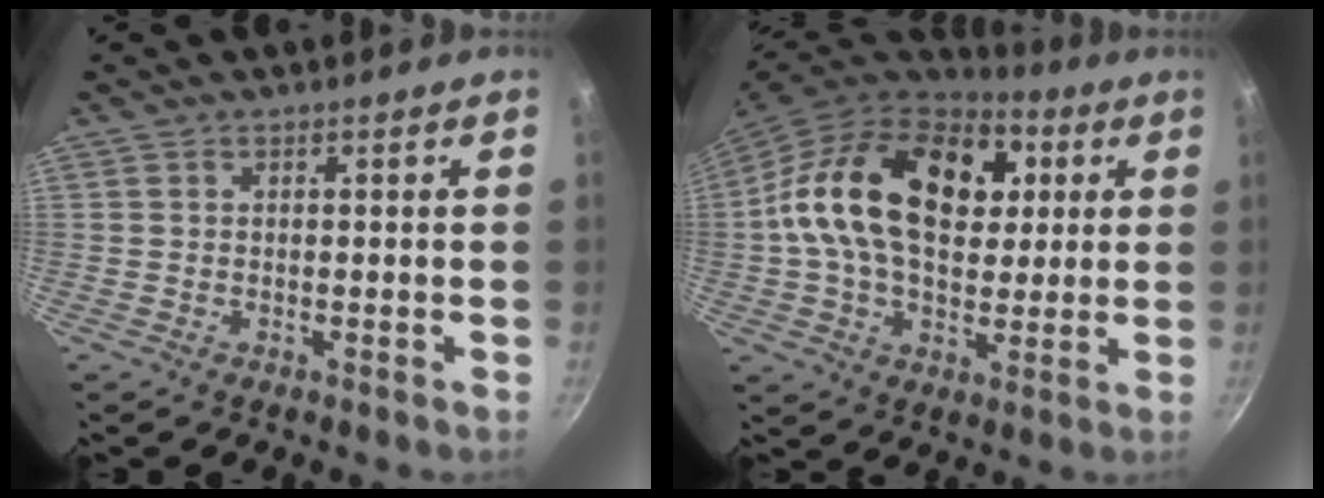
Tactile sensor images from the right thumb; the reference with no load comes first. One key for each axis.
{"total": 25.4, "fx": 5.1, "fy": 16.6, "fz": 18.6, "tx": -0.296, "ty": 0.015, "tz": 0.069}